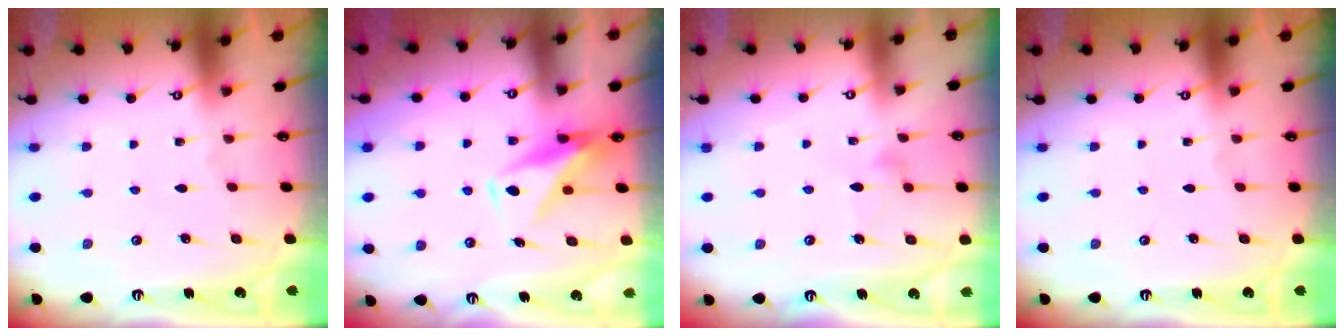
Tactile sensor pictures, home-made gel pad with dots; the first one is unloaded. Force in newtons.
{"total": 10.2, "press": 10.2, "slide": 0.8}
{"total": 8.6, "press": 8.6, "slide": 0.4}
{"total": 0.0}